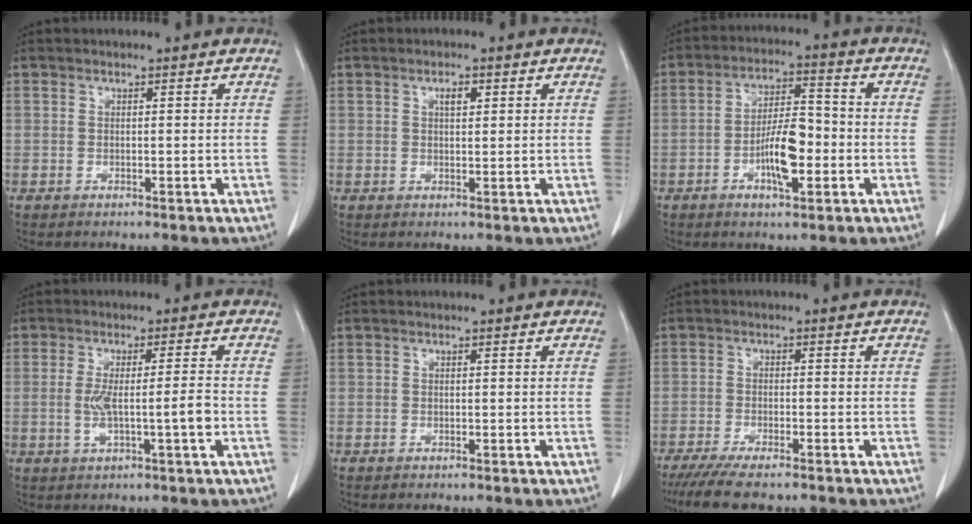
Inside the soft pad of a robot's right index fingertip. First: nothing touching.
{"total": 1.8, "force": [0.7, 0.7, 1.5], "torque": [-0.026, 0.000, 0.011]}
{"total": 8.6, "force": [-2.5, 2.6, 7.8], "torque": [-0.145, 0.008, -0.044]}
{"total": 5.7, "force": [-1.1, 0.0, 5.6], "torque": [-0.107, 0.001, -0.015]}
{"total": 0.0}
{"total": 7.9, "force": [-6.5, 1.4, 4.2], "torque": [-0.064, -0.015, -0.103]}